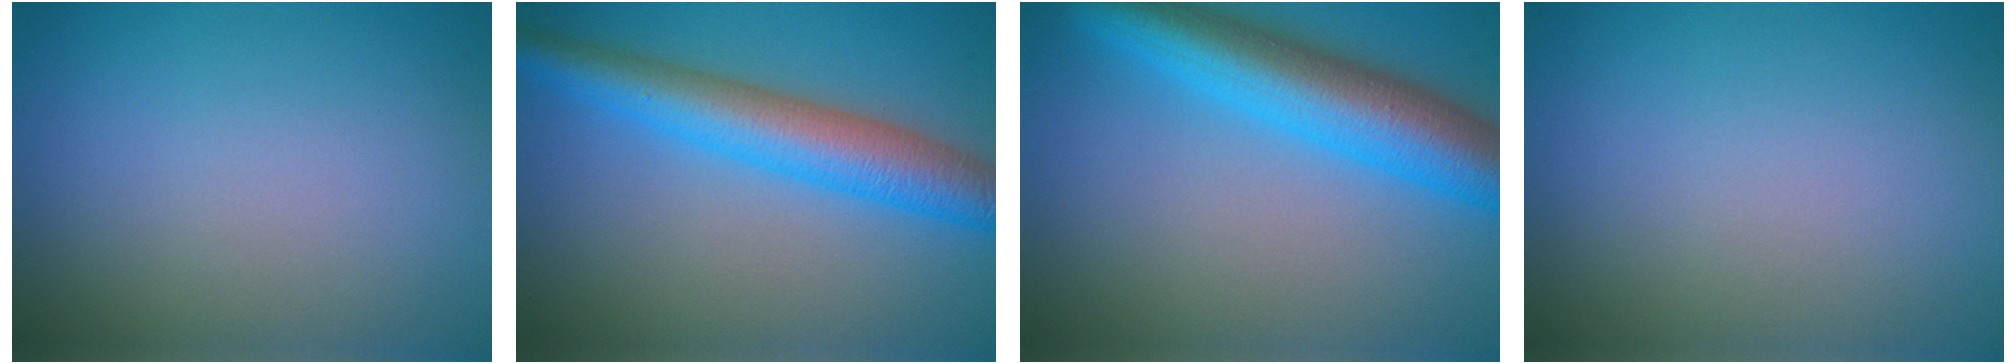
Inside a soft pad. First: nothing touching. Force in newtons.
{"total": 7.0, "press": 6.9, "slide": 0.1}
{"total": 8.7, "press": 8.7, "slide": 0.2}
{"total": 0.0}